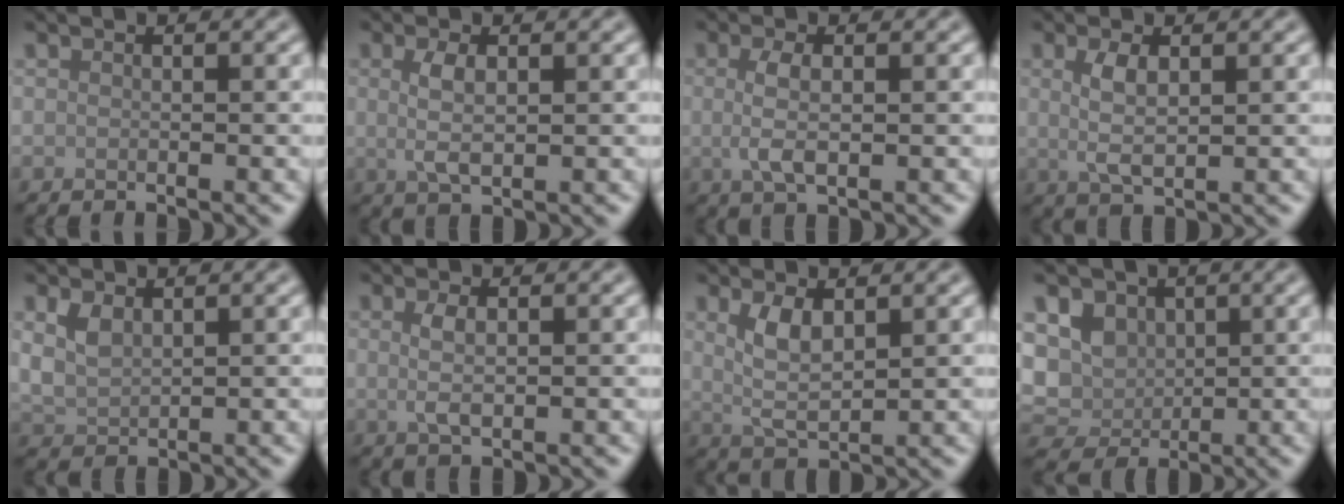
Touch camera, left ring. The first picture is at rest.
{"total": 2.7, "force": [0.4, 1.1, 2.5], "torque": [-0.056, -0.002, 0.008]}
{"total": 2.9, "force": [0.1, 1.0, 2.7], "torque": [-0.059, -0.002, 0.001]}
{"total": 2.9, "force": [0.7, 1.2, 2.6], "torque": [-0.056, -0.001, 0.015]}
{"total": 2.4, "force": [1.1, 1.5, 1.5], "torque": [-0.037, -0.001, 0.027]}
{"total": 2.2, "force": [0.3, 0.8, 2.0], "torque": [-0.044, 0.000, 0.006]}
{"total": 3.4, "force": [1.2, 1.4, 2.8], "torque": [-0.060, -0.004, 0.029]}
{"total": 6.3, "force": [1.1, 5.2, 3.3], "torque": [-0.062, 0.005, 0.009]}